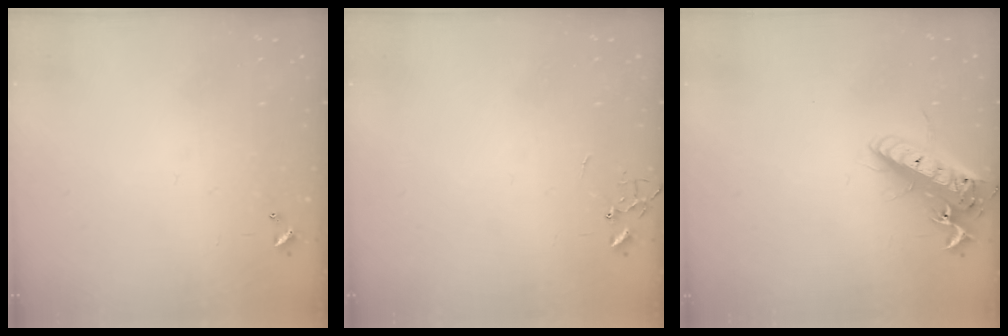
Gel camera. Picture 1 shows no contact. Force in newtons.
{"total": 0.0}
{"total": 16.4, "press": 16.0, "slide": 3.4}